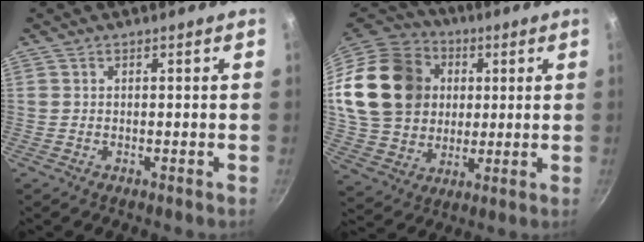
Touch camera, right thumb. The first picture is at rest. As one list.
[{"total": 24.9, "force": [4.7, 20.4, 13.5], "torque": [-0.249, 0.021, 0.092]}]